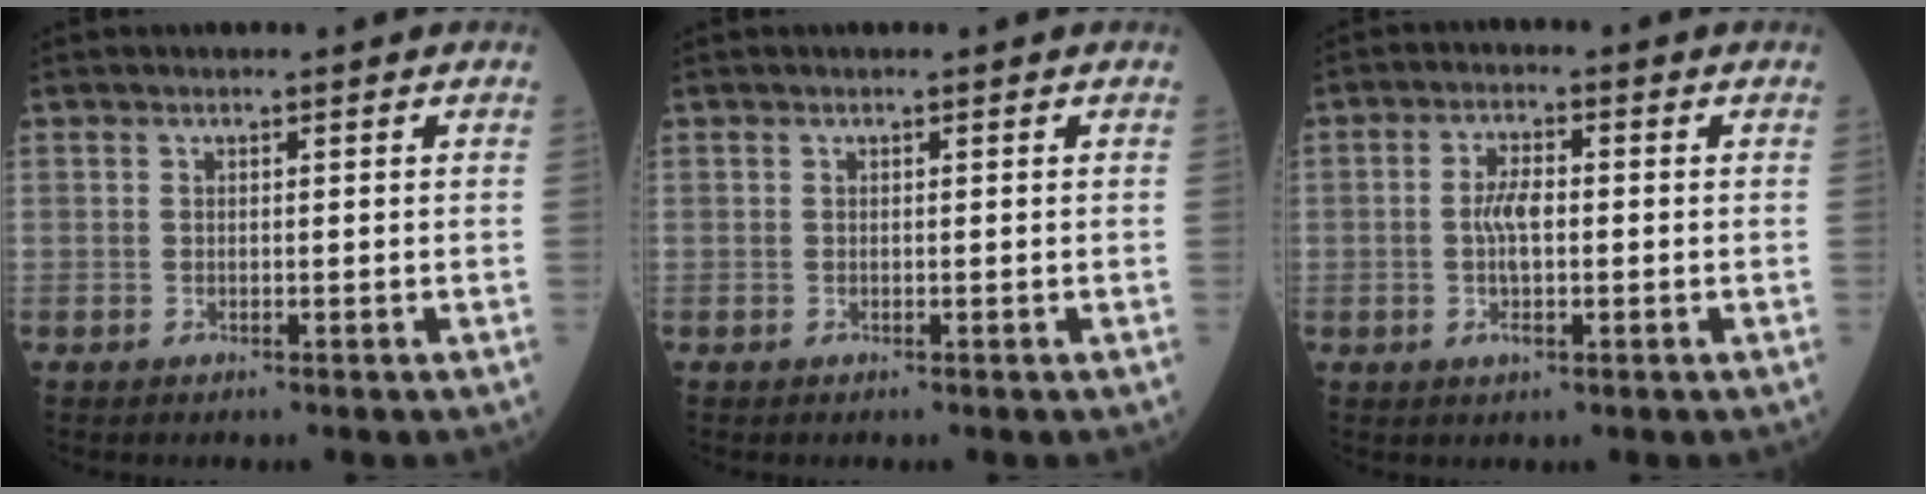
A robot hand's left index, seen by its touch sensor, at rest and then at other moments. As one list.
[{"total": 0.0}, {"total": 4.6, "force": [-0.4, 1.7, 4.3], "torque": [-0.093, 0.004, -0.010]}]